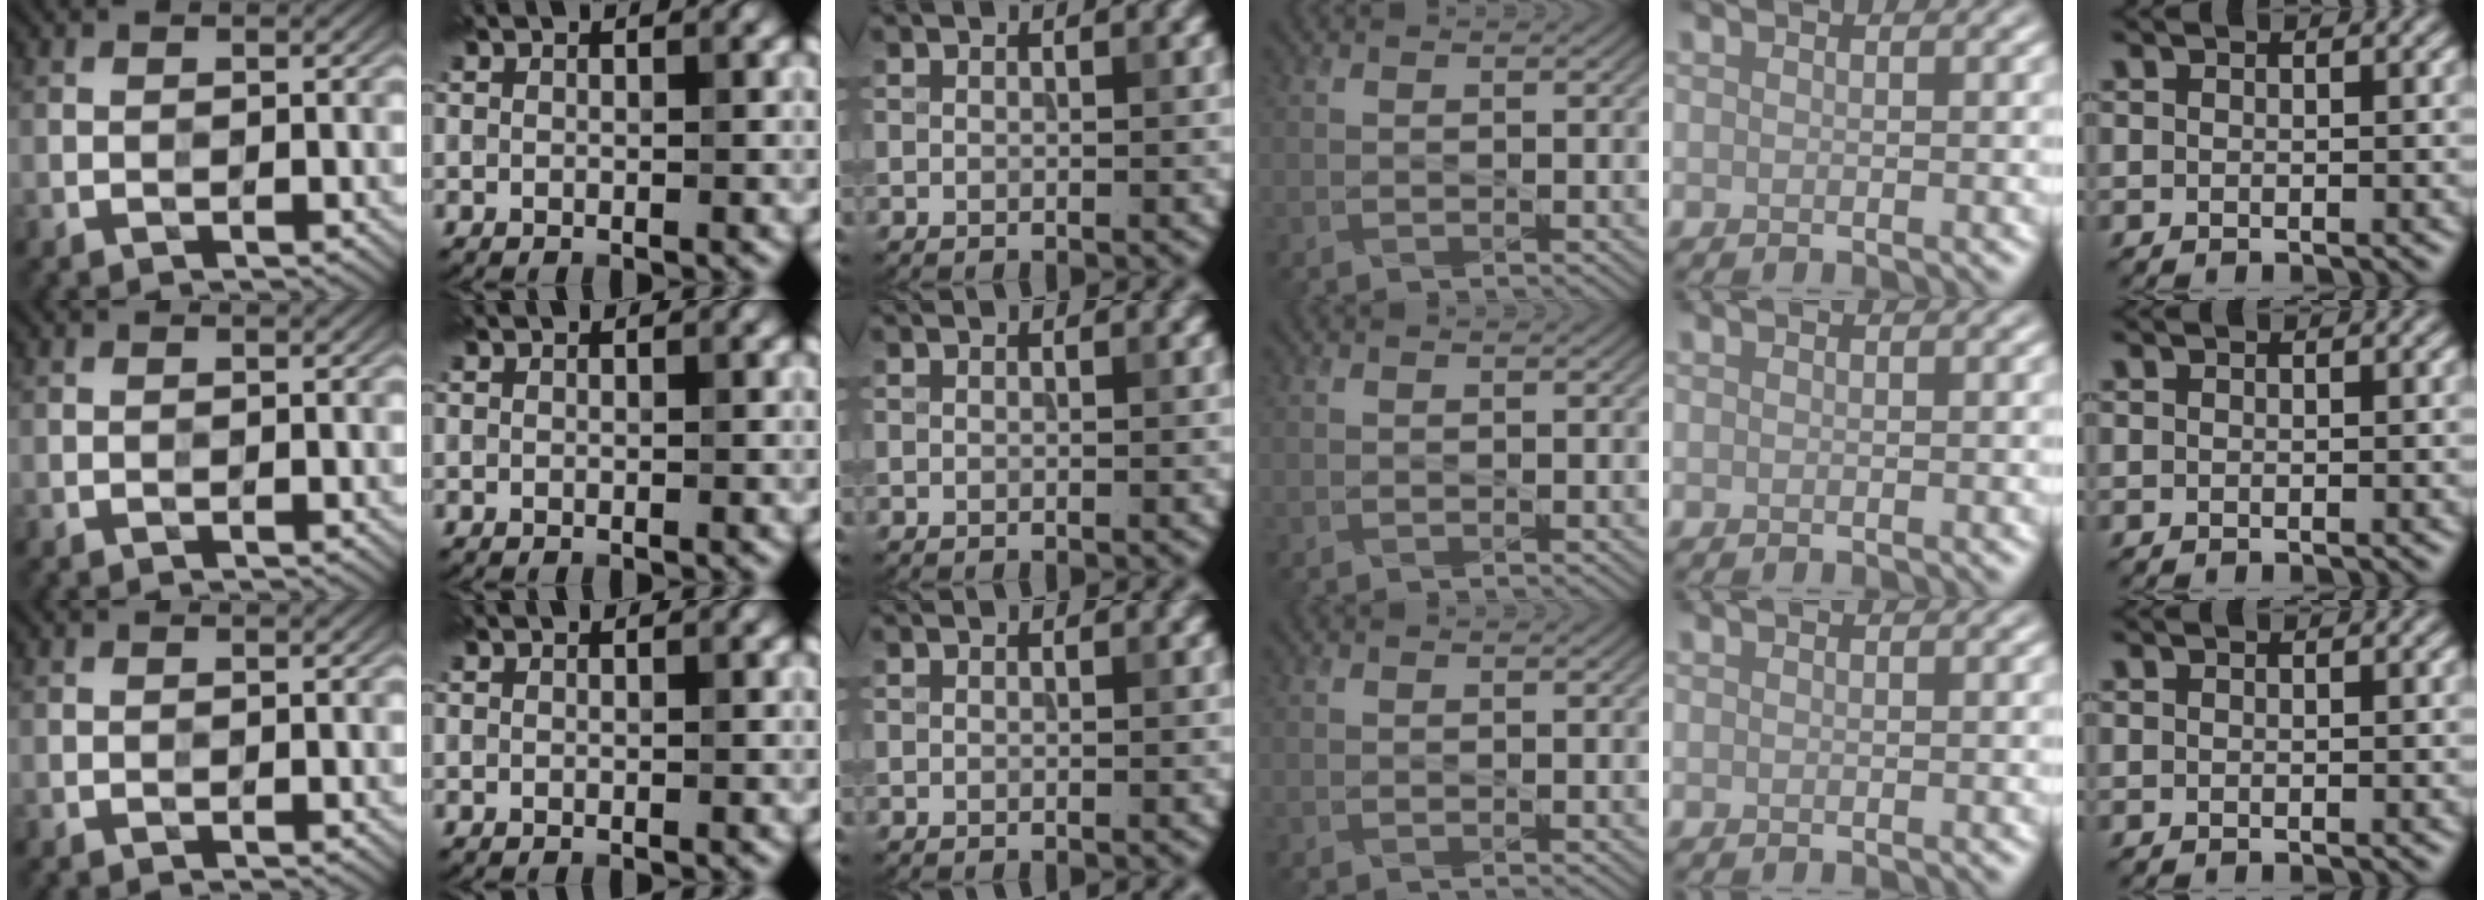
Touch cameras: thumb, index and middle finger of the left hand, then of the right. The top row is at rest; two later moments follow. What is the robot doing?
{"motion": "press", "object": "grip strengthener"}